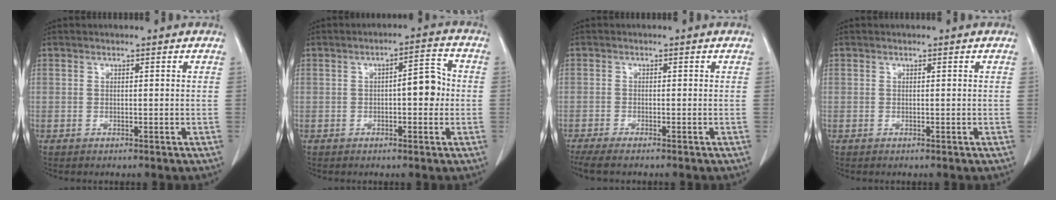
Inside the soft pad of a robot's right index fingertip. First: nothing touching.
{"total": 5.2, "force": [-0.4, 1.7, 4.9], "torque": [-0.063, 0.018, -0.008]}
{"total": 5.1, "force": [-4.3, 0.6, 2.8], "torque": [-0.041, -0.011, -0.068]}
{"total": 0.0}